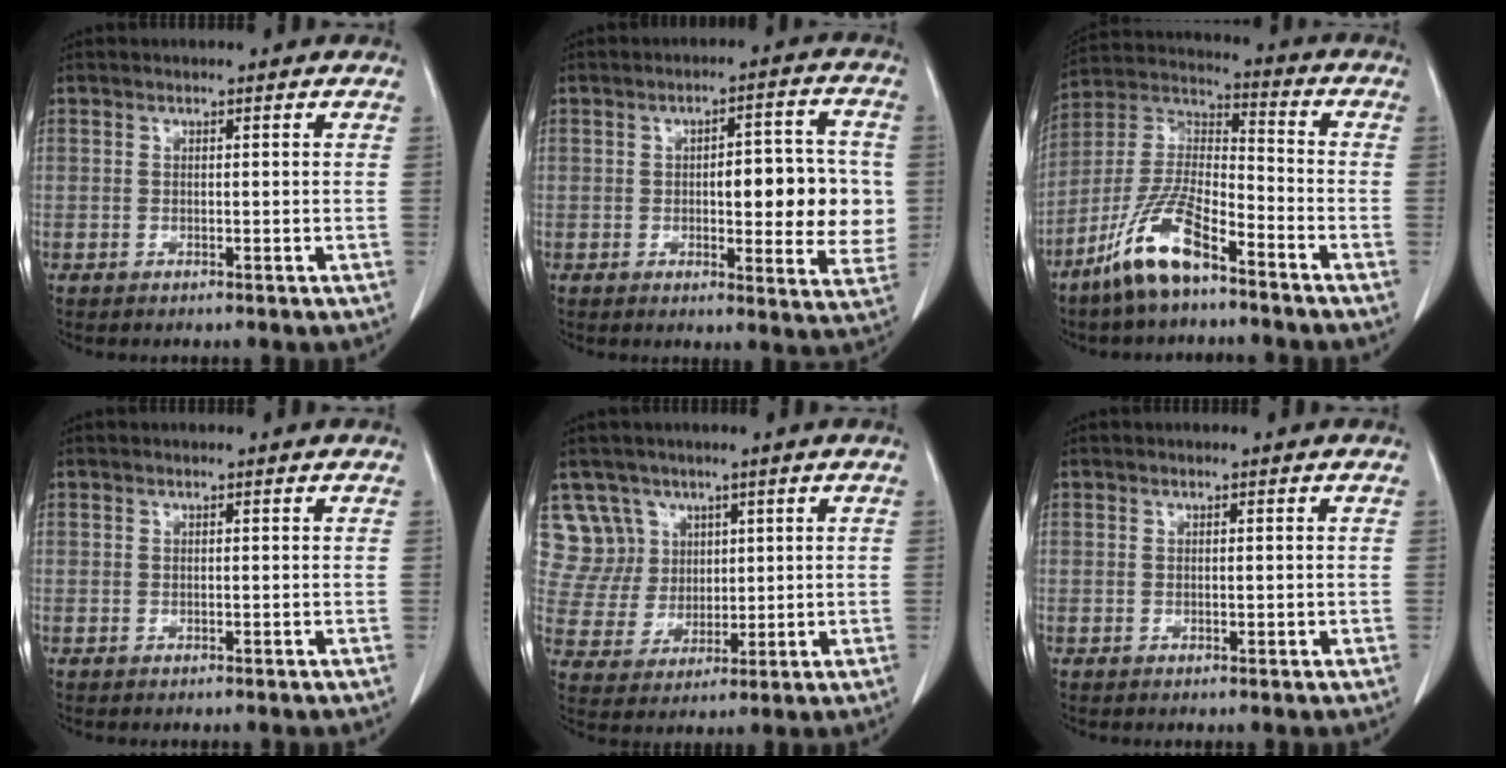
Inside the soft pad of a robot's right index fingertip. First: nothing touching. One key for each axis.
{"total": 12.1, "fx": 0.0, "fy": 3.9, "fz": 11.5, "tx": -0.133, "ty": 0.012, "tz": 0.005}
{"total": 12.5, "fx": -8.3, "fy": 2.9, "fz": 8.8, "tx": -0.189, "ty": -0.004, "tz": -0.163}
{"total": 0.0}
{"total": 7.9, "fx": 4.3, "fy": 6.6, "fz": -0.4, "tx": 0.007, "ty": 0.017, "tz": 0.095}
{"total": 0.5, "fx": 0.0, "fy": 0.1, "fz": 0.5, "tx": -0.011, "ty": -0.002, "tz": 0.002}